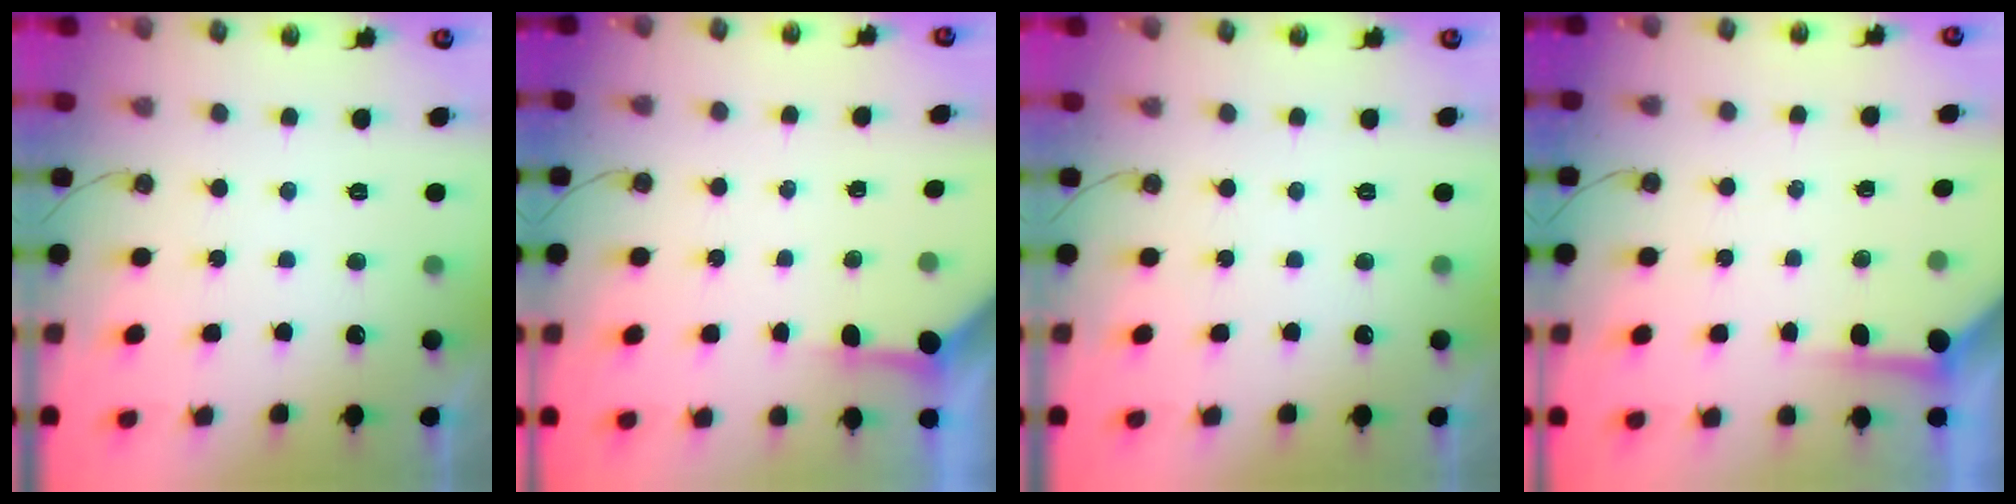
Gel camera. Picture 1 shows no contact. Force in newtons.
{"total": 3.4, "press": 3.3, "slide": 0.4}
{"total": 0.0}
{"total": 3.5, "press": 3.5, "slide": 0.5}